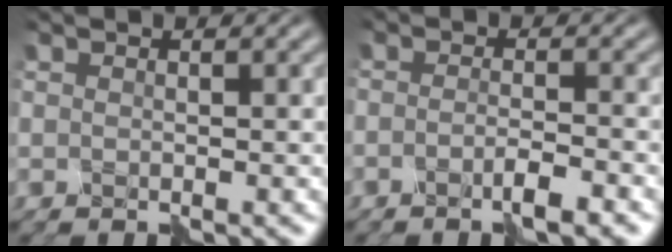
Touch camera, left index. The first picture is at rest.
{"total": 2.3, "force": [-1.9, -0.1, 1.4], "torque": [-0.027, 0.000, -0.036]}